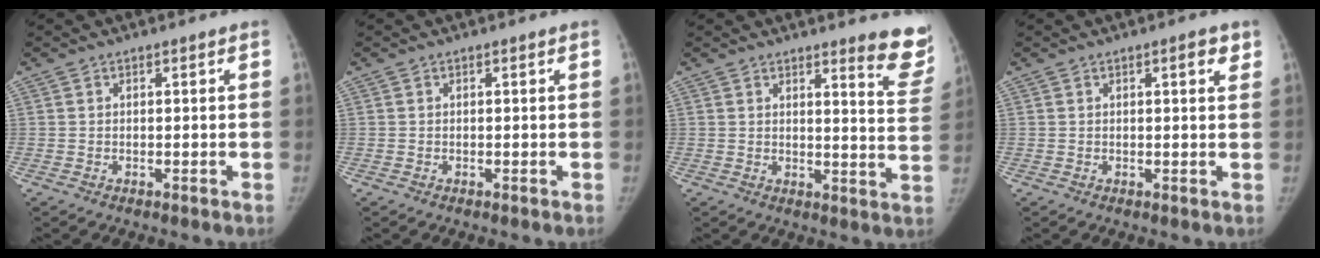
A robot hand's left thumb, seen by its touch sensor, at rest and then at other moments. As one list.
[{"total": 0.0}, {"total": 9.4, "force": [7.7, 1.5, 5.2], "torque": [-0.031, -0.059, 0.075]}, {"total": 2.7, "force": [1.4, 0.8, 2.2], "torque": [-0.021, -0.003, 0.016]}]